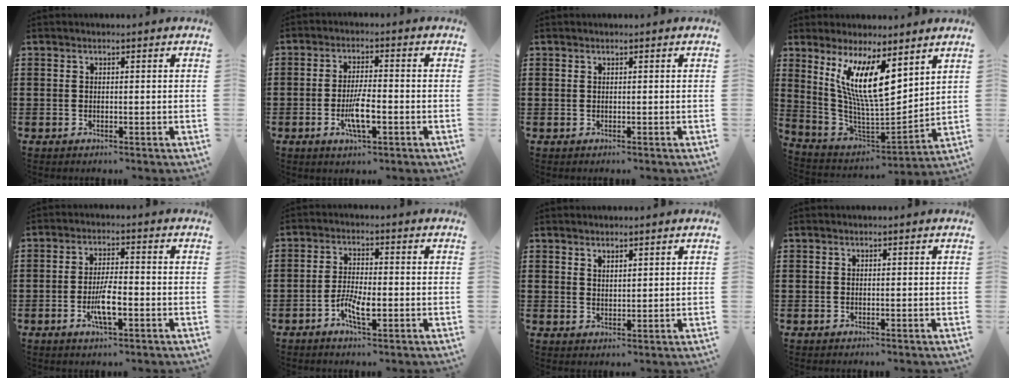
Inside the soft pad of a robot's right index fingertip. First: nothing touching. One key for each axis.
{"total": 5.3, "fx": -1.8, "fy": 1.3, "fz": 4.9, "tx": -0.100, "ty": -0.004, "tz": -0.037}
{"total": 0.0}
{"total": 11.5, "fx": 5.7, "fy": 2.8, "fz": 9.6, "tx": -0.207, "ty": -0.032, "tz": 0.103}
{"total": 5.4, "fx": -1.8, "fy": 1.3, "fz": 4.9, "tx": -0.101, "ty": -0.003, "tz": -0.036}
{"total": 4.8, "fx": -1.8, "fy": 1.3, "fz": 4.3, "tx": -0.089, "ty": -0.001, "tz": -0.038}
{"total": 1.8, "fx": 1.7, "fy": 0.5, "fz": 0.2, "tx": -0.005, "ty": 0.003, "tz": 0.034}
{"total": 0.0}